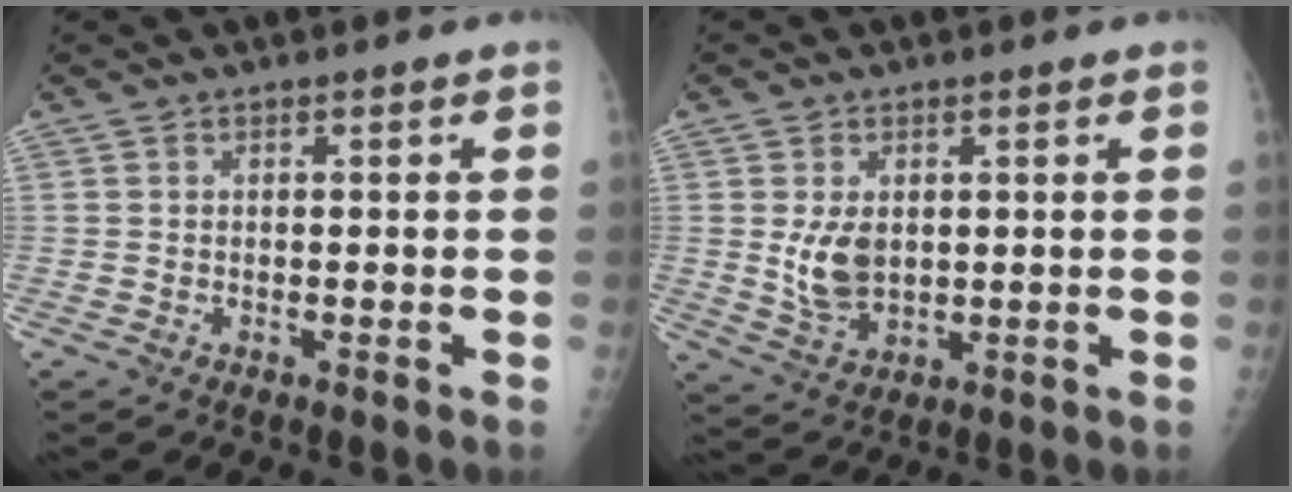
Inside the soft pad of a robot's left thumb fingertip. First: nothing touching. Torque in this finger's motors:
{"motor_torque": [0.95, 1.10, 0.83, 0.01, 0.07]}